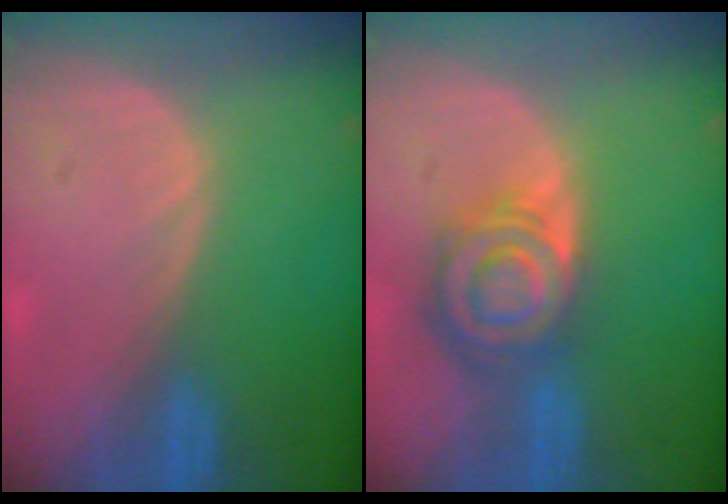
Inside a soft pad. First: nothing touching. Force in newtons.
{"total": 8.4, "press": 7.2, "slide": 4.3}